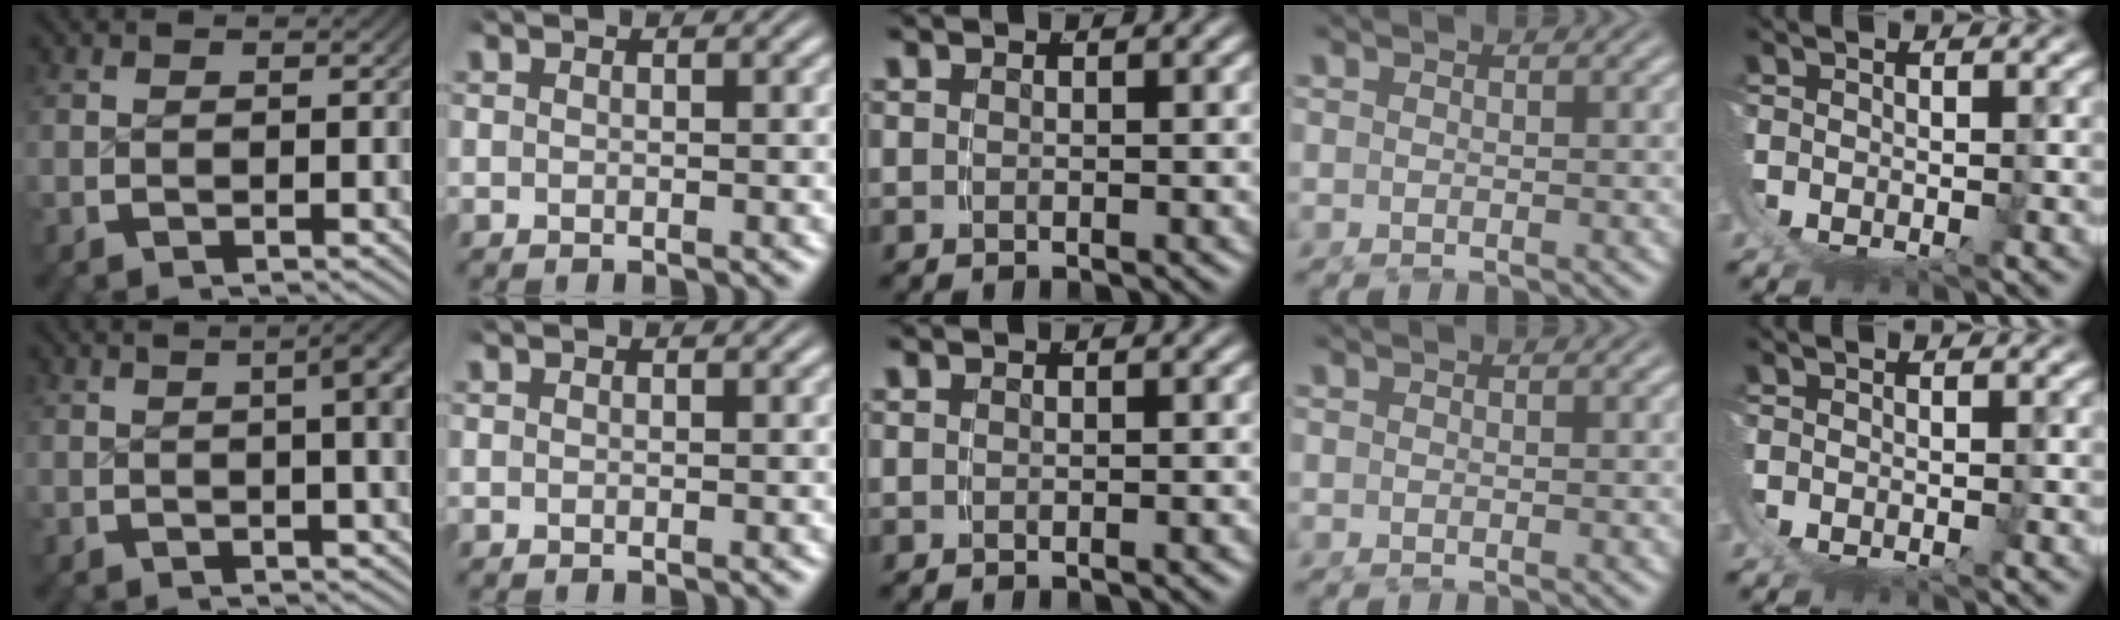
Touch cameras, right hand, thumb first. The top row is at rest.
{"thumb": {"total": 8.8, "force": [2.7, 3.9, 7.3], "torque": [-0.062, 0.031, 0.023]}}